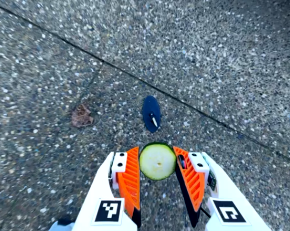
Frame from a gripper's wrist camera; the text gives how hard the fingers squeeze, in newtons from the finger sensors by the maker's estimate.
{"total": 7.2, "left": 6.9, "right": 7.4}